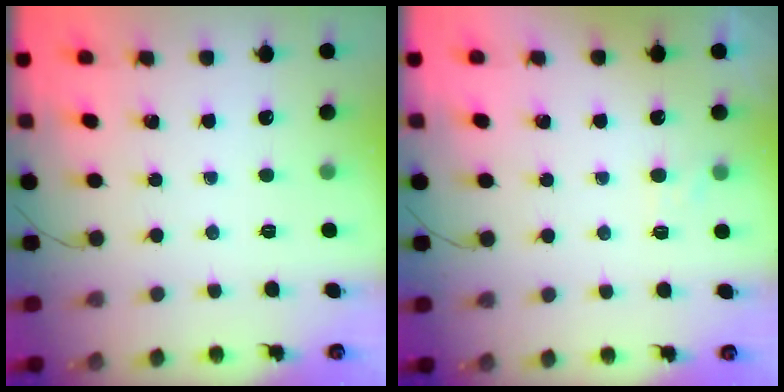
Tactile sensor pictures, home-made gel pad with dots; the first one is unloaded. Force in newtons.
{"total": 4.8, "press": 4.6, "slide": 1.3}